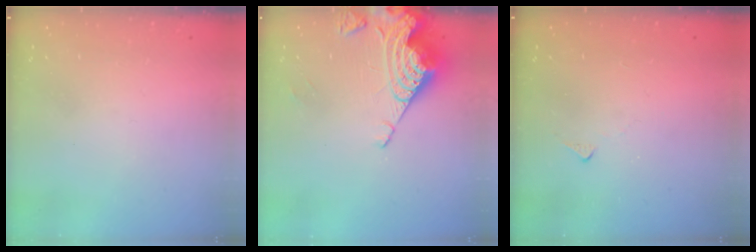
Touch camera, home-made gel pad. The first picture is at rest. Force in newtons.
{"total": 13.0, "press": 12.9, "slide": 1.4}
{"total": 4.6, "press": 4.6, "slide": 0.6}